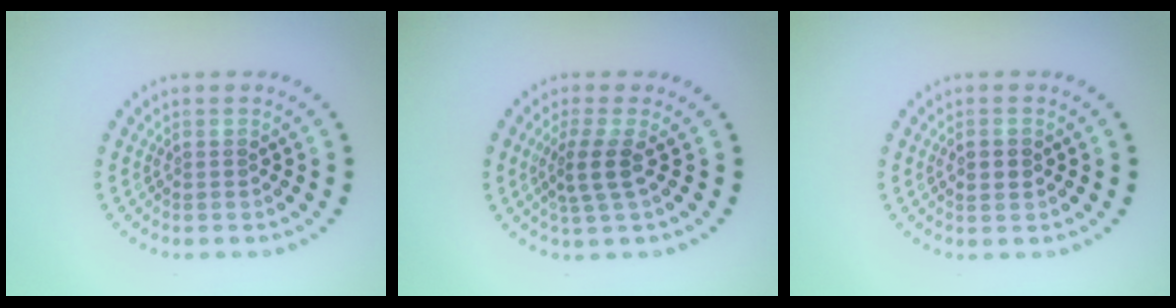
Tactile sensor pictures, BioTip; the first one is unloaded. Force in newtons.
{"total": 2.5, "press": 2.0, "slide": 1.6}
{"total": 1.5, "press": 1.5, "slide": 0.1}